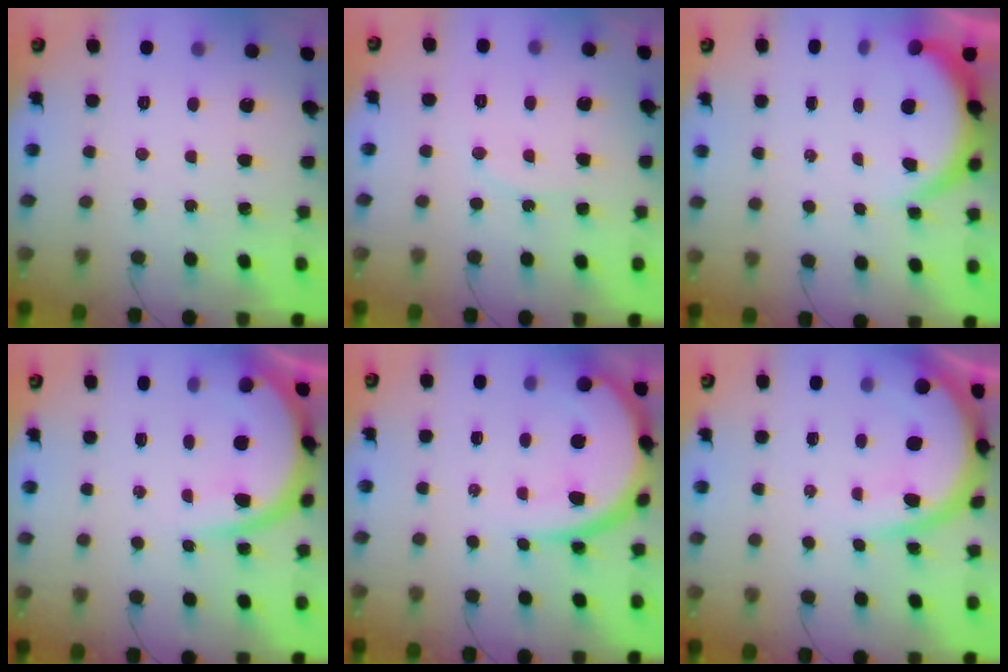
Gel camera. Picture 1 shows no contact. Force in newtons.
{"total": 6.4, "press": 5.9, "slide": 2.5}
{"total": 5.1, "press": 5.1, "slide": 0.4}
{"total": 9.6, "press": 9.6, "slide": 1.1}
{"total": 12.2, "press": 12.2, "slide": 1.0}
{"total": 11.3, "press": 11.2, "slide": 1.2}